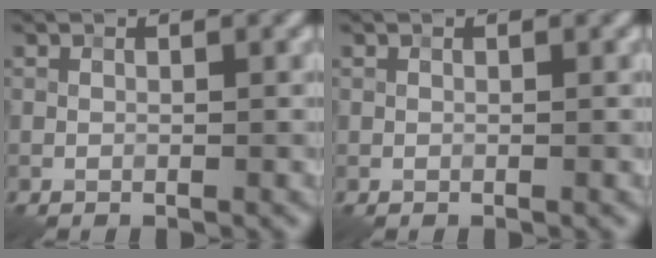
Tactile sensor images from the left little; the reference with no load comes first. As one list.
[{"total": 0.0}]